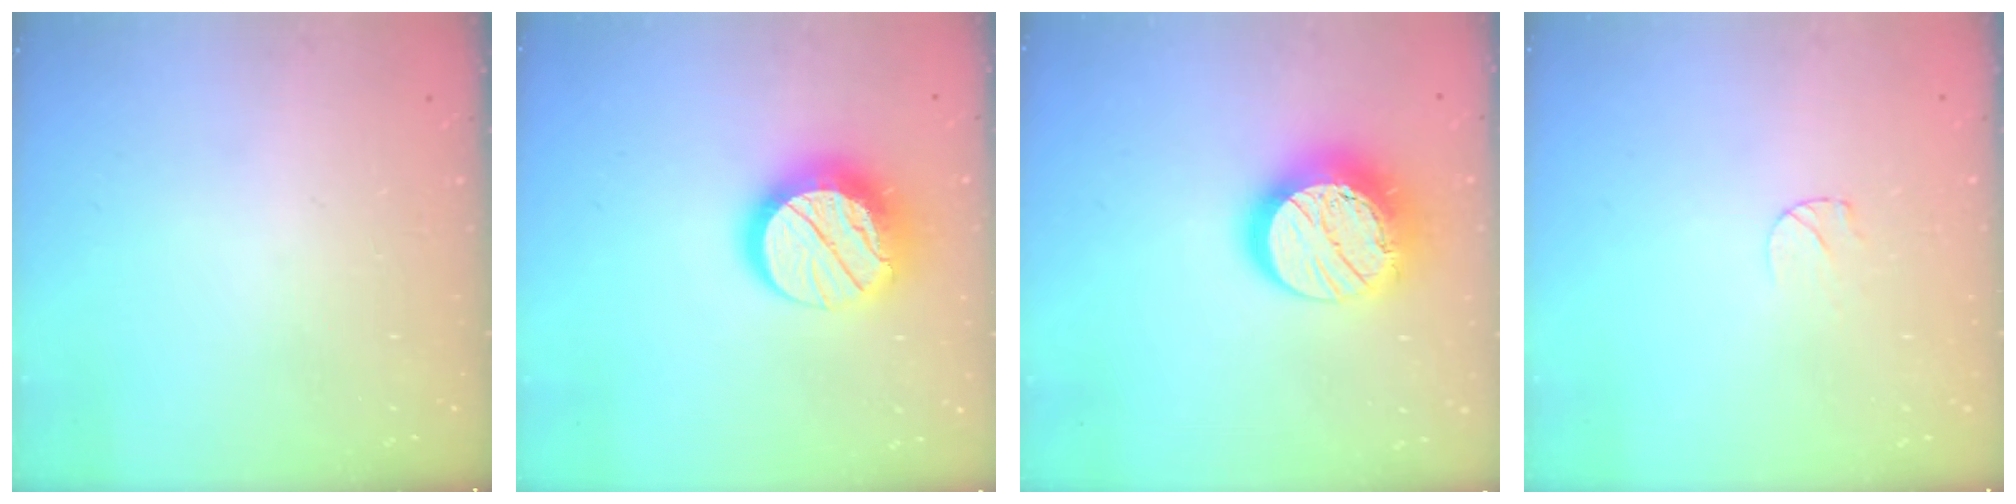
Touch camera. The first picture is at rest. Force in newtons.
{"total": 16.4, "press": 16.4, "slide": 1.2}
{"total": 18.6, "press": 18.6, "slide": 1.0}
{"total": 4.3, "press": 4.3, "slide": 0.4}